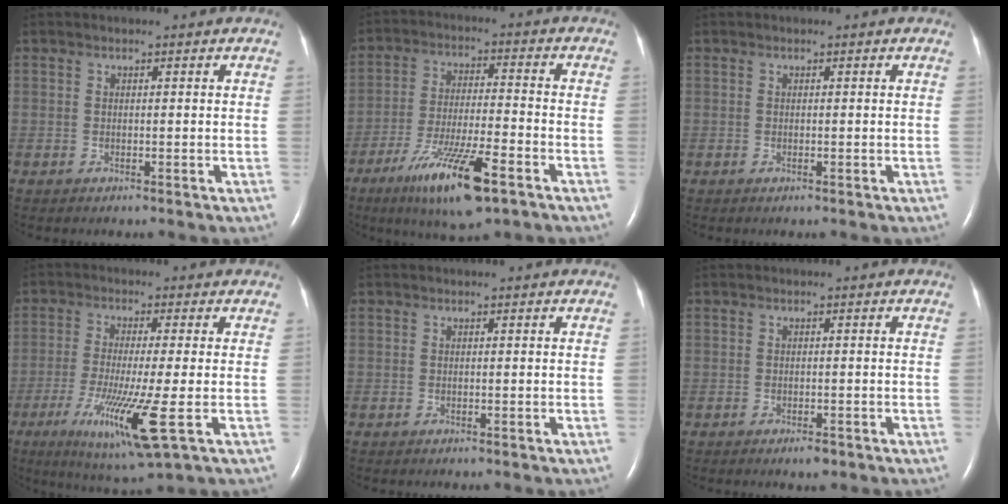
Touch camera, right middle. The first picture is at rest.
{"total": 13.4, "force": [-7.7, 1.9, 10.8], "torque": [-0.205, -0.027, -0.130]}
{"total": 0.0}
{"total": 11.3, "force": [-4.0, 0.0, 10.5], "torque": [-0.208, -0.042, -0.067]}
{"total": 0.0}
{"total": 1.4, "force": [-0.9, 0.4, 1.0], "torque": [-0.017, -0.002, -0.010]}